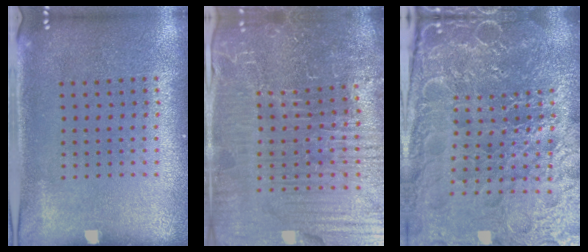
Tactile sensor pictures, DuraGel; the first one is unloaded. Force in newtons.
{"total": 6.7, "press": 6.0, "slide": 3.0}
{"total": 6.3, "press": 5.7, "slide": 2.8}